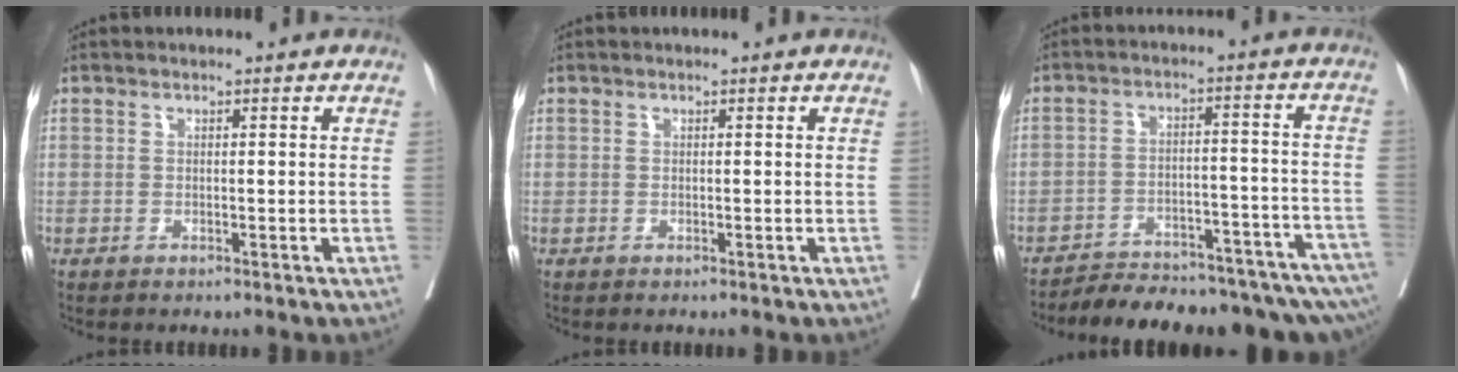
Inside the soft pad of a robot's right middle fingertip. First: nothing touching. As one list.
[{"total": 0.0}, {"total": 19.8, "force": [-17.3, 3.5, 8.9], "torque": [-0.086, 0.013, -0.232]}]